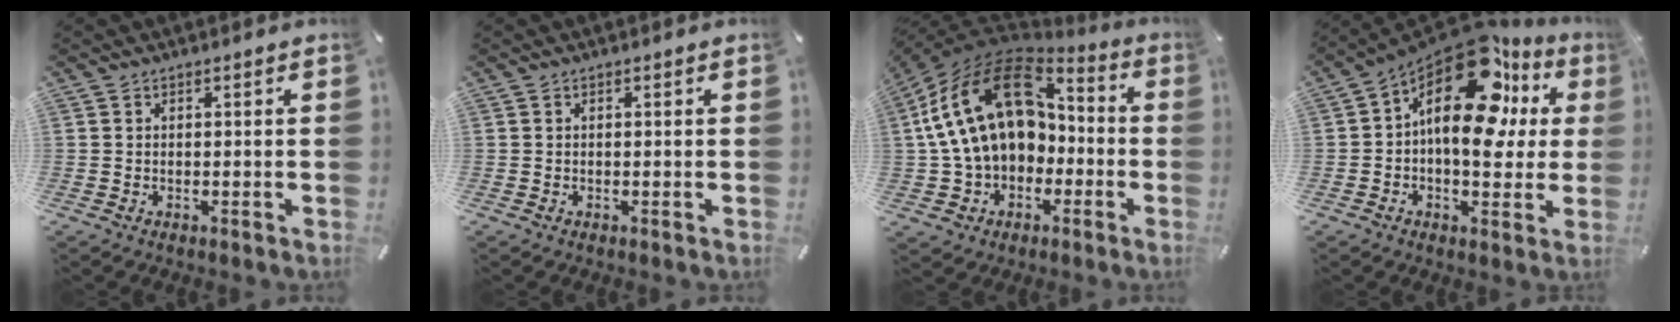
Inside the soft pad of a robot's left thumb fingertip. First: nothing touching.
{"total": 0.0}
{"total": 21.7, "force": [3.1, 15.7, 14.7], "torque": [-0.284, 0.002, 0.056]}
{"total": 21.0, "force": [8.0, 11.2, 15.8], "torque": [-0.255, -0.062, 0.130]}